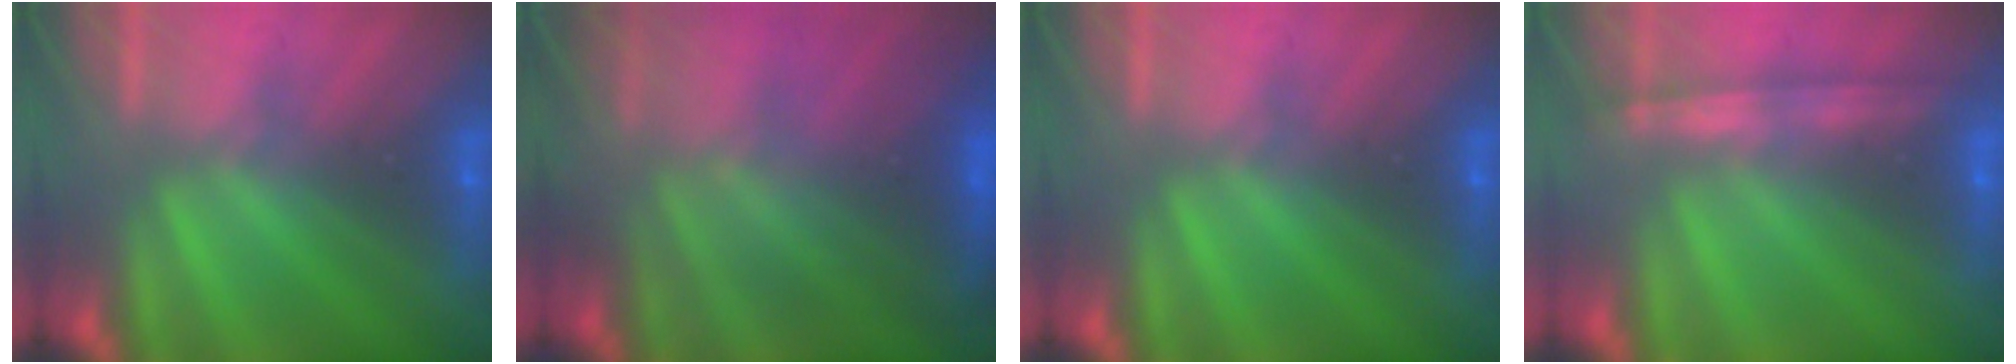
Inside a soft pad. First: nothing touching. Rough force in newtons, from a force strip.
{"total": 8.7}
{"total": 0.0}
{"total": 1.2}